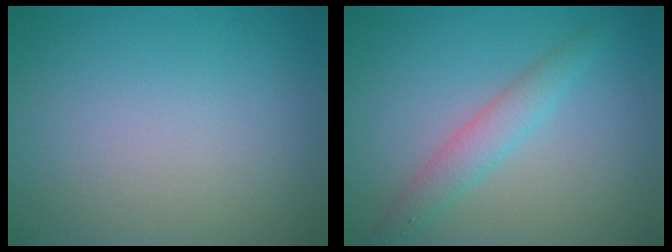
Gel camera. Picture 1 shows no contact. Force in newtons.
{"total": 2.5, "press": 2.5, "slide": 0.1}